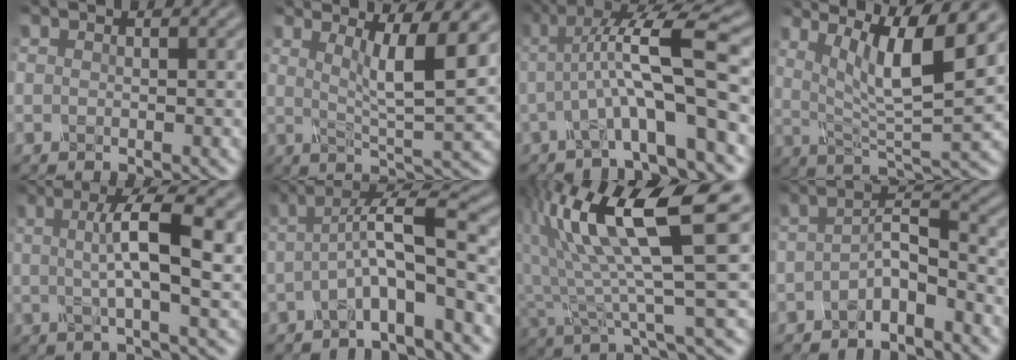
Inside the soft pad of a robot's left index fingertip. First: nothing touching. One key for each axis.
{"total": 6.6, "fx": 2.4, "fy": 0.8, "fz": 6.1, "tx": -0.092, "ty": -0.002, "tz": 0.053}
{"total": 8.4, "fx": -0.3, "fy": 1.3, "fz": 8.3, "tx": -0.141, "ty": 0.019, "tz": -0.003}
{"total": 9.0, "fx": 4.0, "fy": 1.7, "fz": 7.9, "tx": -0.139, "ty": 0.004, "tz": 0.082}
{"total": 6.6, "fx": 1.1, "fy": 1.3, "fz": 6.4, "tx": -0.107, "ty": 0.008, "tz": 0.024}
{"total": 5.1, "fx": -1.2, "fy": 0.8, "fz": 4.9, "tx": -0.084, "ty": 0.020, "tz": -0.023}
{"total": 12.2, "fx": 5.0, "fy": 2.7, "fz": 10.8, "tx": -0.215, "ty": 0.017, "tz": 0.100}
{"total": 2.7, "fx": -1.8, "fy": 0.4, "fz": 1.9, "tx": -0.045, "ty": 0.013, "tz": -0.032}